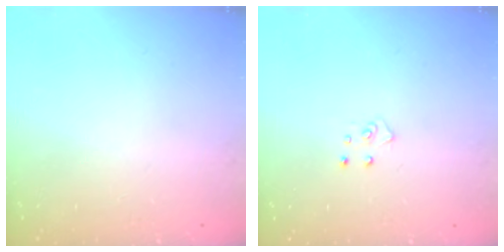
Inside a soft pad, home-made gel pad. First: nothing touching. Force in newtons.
{"total": 3.9, "press": 3.8, "slide": 0.4}